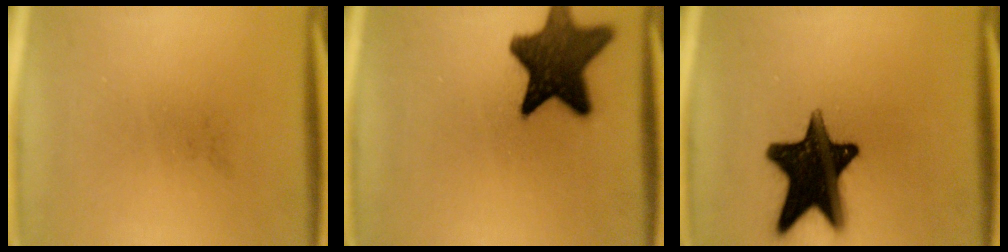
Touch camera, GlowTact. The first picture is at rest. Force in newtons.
{"total": 13.6}
{"total": 18.4}